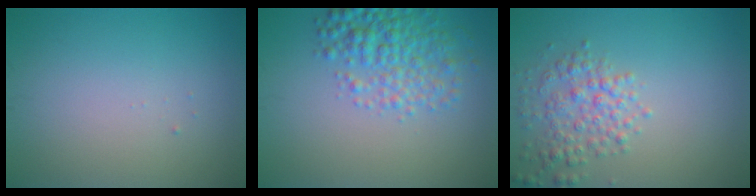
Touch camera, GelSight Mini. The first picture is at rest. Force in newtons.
{"total": 4.5, "press": 4.5, "slide": 0.1}
{"total": 3.3, "press": 3.3, "slide": 0.2}